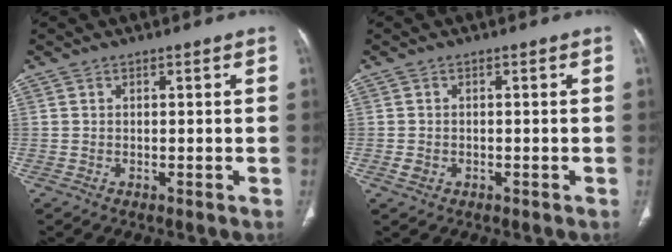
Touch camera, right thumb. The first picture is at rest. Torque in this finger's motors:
{"motor_torque": [-0.13, -0.10, -0.25, -0.03, -0.02]}